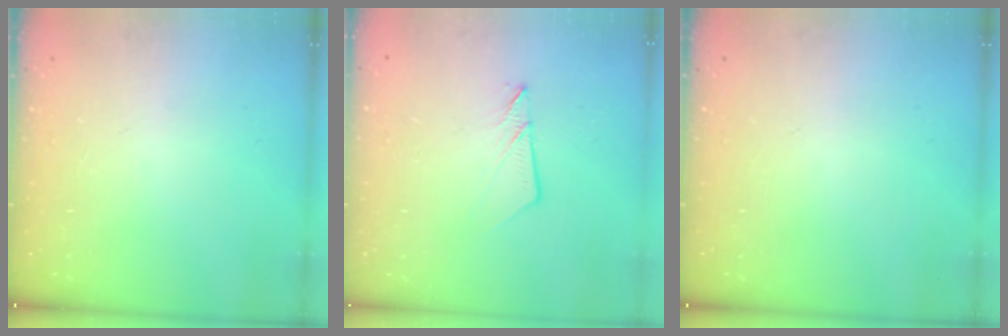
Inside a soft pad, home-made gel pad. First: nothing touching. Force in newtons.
{"total": 5.8, "press": 5.8, "slide": 0.7}
{"total": 0.0}